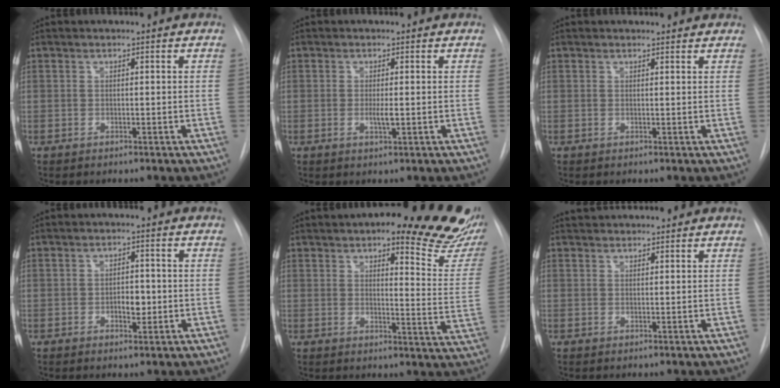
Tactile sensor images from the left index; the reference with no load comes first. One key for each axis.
{"total": 1.7, "fx": -0.2, "fy": 0.2, "fz": 1.6, "tx": -0.033, "ty": -0.004, "tz": -0.003}
{"total": 4.1, "fx": 3.9, "fy": 1.0, "fz": 0.8, "tx": -0.011, "ty": 0.010, "tz": 0.036}
{"total": 2.9, "fx": -0.7, "fy": 1.5, "fz": 2.3, "tx": -0.033, "ty": 0.002, "tz": -0.006}
{"total": 18.8, "fx": 13.8, "fy": 4.1, "fz": 12.2, "tx": -0.136, "ty": -0.032, "tz": 0.150}
{"total": 4.6, "fx": 4.4, "fy": 0.9, "fz": 1.0, "tx": -0.014, "ty": 0.038, "tz": 0.062}